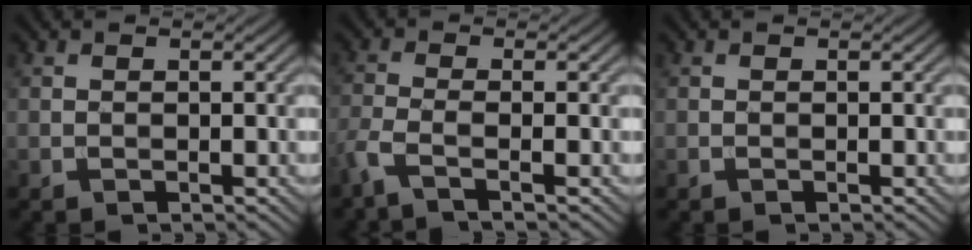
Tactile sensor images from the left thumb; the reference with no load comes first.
{"total": 3.6, "force": [-2.2, 0.6, 2.8], "torque": [-0.062, -0.004, -0.062]}
{"total": 0.0}